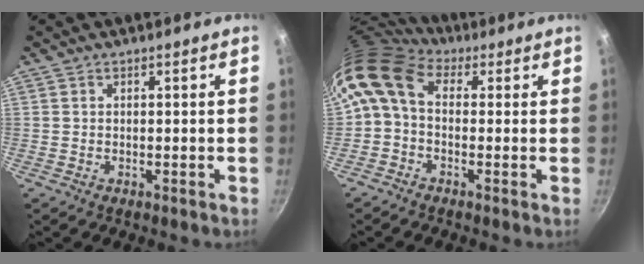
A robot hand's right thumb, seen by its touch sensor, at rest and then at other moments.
{"total": 8.8, "force": [1.3, 6.1, 6.2], "torque": [-0.118, 0.025, 0.004]}